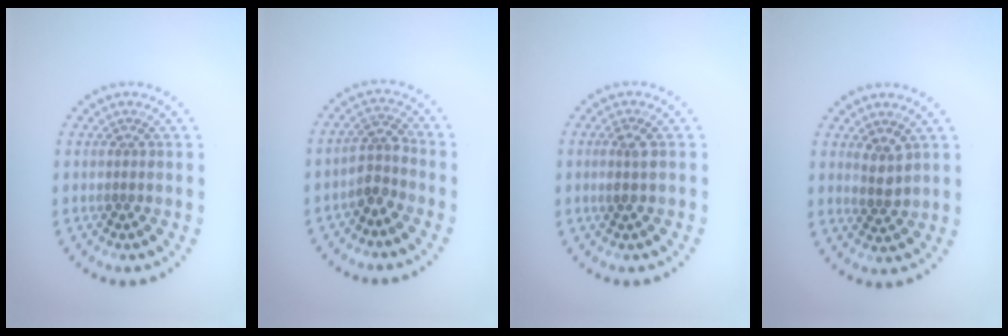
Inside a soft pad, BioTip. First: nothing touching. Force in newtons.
{"total": 2.2, "press": 1.9, "slide": 1.2}
{"total": 1.3, "press": 1.2, "slide": 0.6}
{"total": 1.6, "press": 1.5, "slide": 0.7}